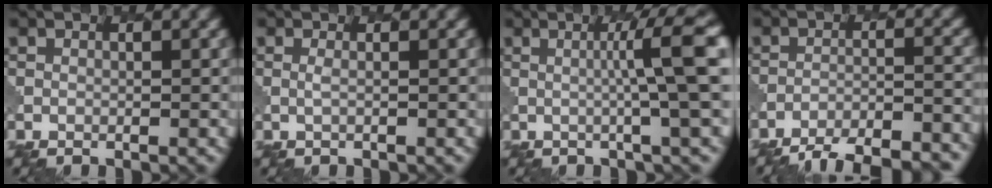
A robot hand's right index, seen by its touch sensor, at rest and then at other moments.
{"total": 0.9, "force": [0.5, 0.3, 0.7], "torque": [-0.011, -0.003, 0.006]}
{"total": 6.9, "force": [1.2, 0.6, 6.7], "torque": [-0.097, 0.010, 0.022]}
{"total": 10.1, "force": [-9.2, 2.3, 3.6], "torque": [-0.052, -0.009, -0.117]}